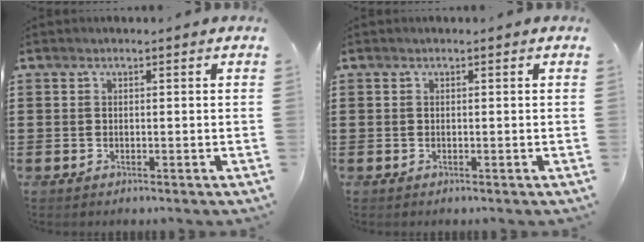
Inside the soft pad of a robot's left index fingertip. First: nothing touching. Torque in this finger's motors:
{"motor_torque": [0.00, 0.00, 0.00, -0.01]}